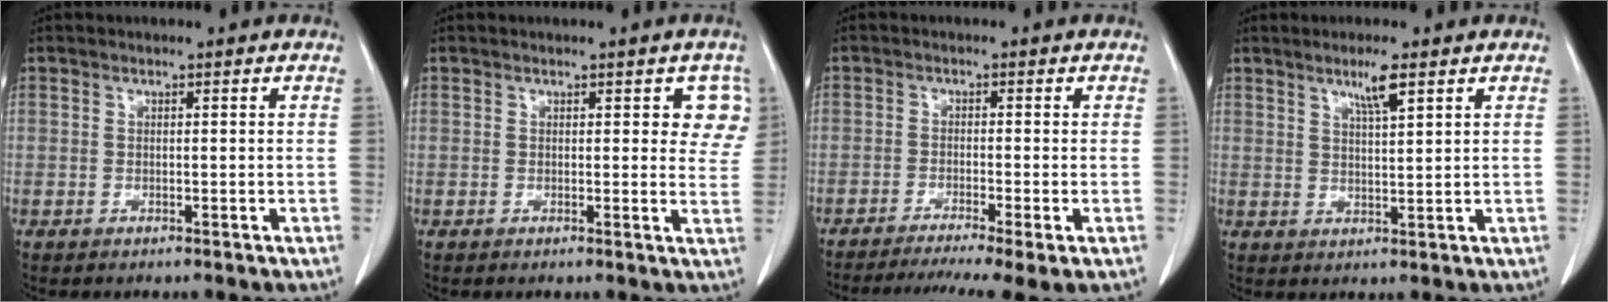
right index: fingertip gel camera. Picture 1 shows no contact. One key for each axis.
{"total": 4.3, "fx": 2.0, "fy": 2.2, "fz": 3.1, "tx": -0.010, "ty": -0.001, "tz": 0.013}
{"total": 9.8, "fx": -7.4, "fy": 0.3, "fz": 6.4, "tx": -0.099, "ty": -0.014, "tz": -0.115}
{"total": 3.9, "fx": 2.4, "fy": 0.0, "fz": 3.1, "tx": -0.058, "ty": -0.004, "tz": 0.044}